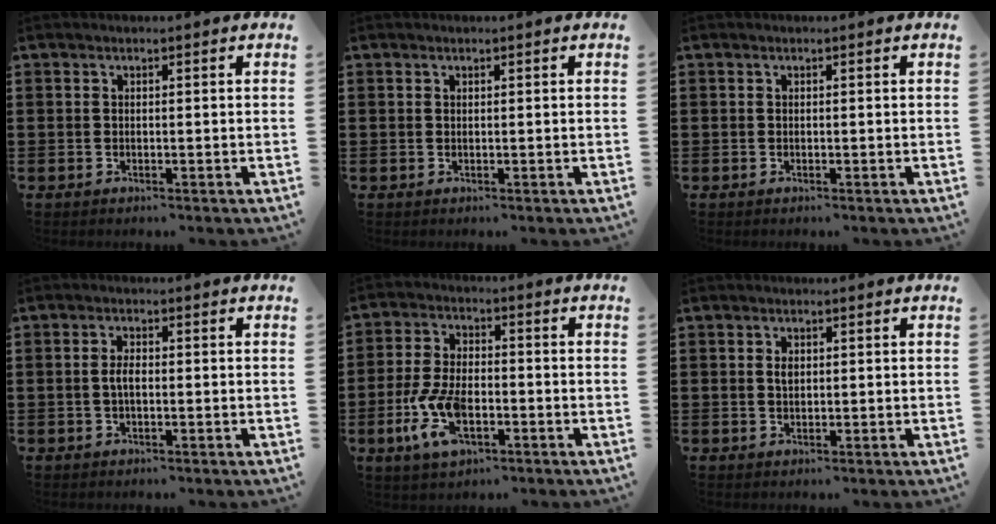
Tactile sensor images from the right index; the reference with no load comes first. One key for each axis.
{"total": 0.0}
{"total": 0.0}
{"total": 2.2, "fx": -0.3, "fy": 0.8, "fz": 2.0, "tx": -0.046, "ty": -0.002, "tz": -0.010}
{"total": 8.7, "fx": -3.0, "fy": 4.2, "fz": 7.0, "tx": -0.169, "ty": -0.009, "tz": -0.060}
{"total": 1.5, "fx": 0.3, "fy": 0.8, "fz": 1.2, "tx": -0.025, "ty": 0.006, "tz": 0.005}